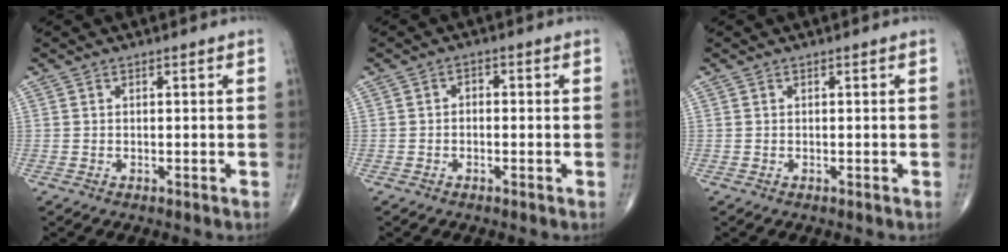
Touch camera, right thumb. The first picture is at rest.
{"total": 1.5, "force": [-0.3, 1.1, 1.0], "torque": [-0.004, 0.008, -0.012]}
{"total": 0.0}